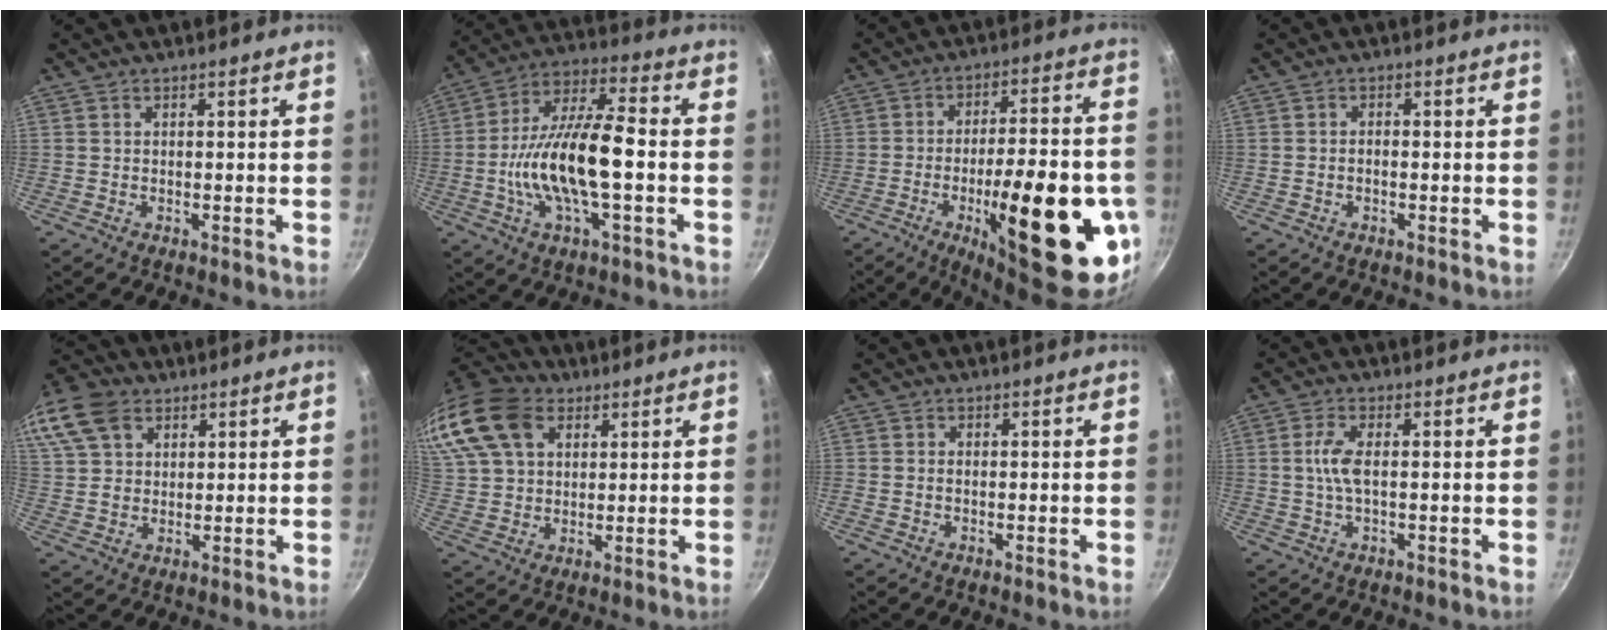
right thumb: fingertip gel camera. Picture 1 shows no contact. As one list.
[{"total": 17.1, "force": [-2.7, 6.1, 15.8], "torque": [-0.287, 0.035, -0.059]}, {"total": 28.4, "force": [-8.8, 9.2, 25.4], "torque": [-0.323, 0.020, -0.114]}, {"total": 1.2, "force": [-0.4, 0.6, 0.9], "torque": [-0.017, 0.009, -0.010]}, {"total": 19.6, "force": [9.3, 14.1, 9.9], "torque": [-0.244, 0.036, 0.176]}, {"total": 21.3, "force": [9.3, 14.7, 12.2], "torque": [-0.274, 0.023, 0.173]}, {"total": 0.7, "force": [-0.2, 0.6, 0.5], "torque": [-0.010, 0.003, -0.004]}, {"total": 4.4, "force": [0.0, 1.5, 4.1], "torque": [-0.098, 0.005, -0.003]}]